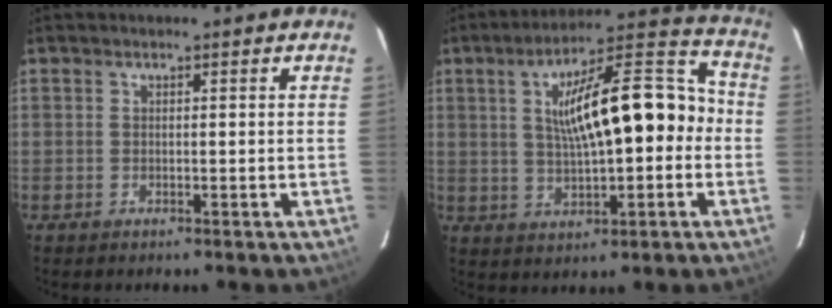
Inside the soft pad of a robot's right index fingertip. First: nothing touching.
{"total": 16.9, "force": [0.2, 5.8, 15.9], "torque": [-0.253, 0.036, 0.013]}